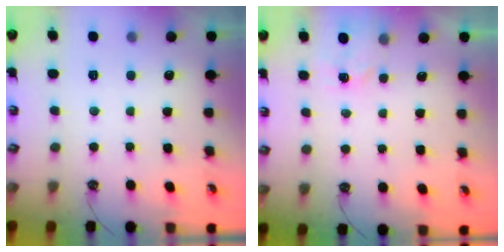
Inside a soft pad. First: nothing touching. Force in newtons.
{"total": 3.0, "press": 3.0, "slide": 0.3}